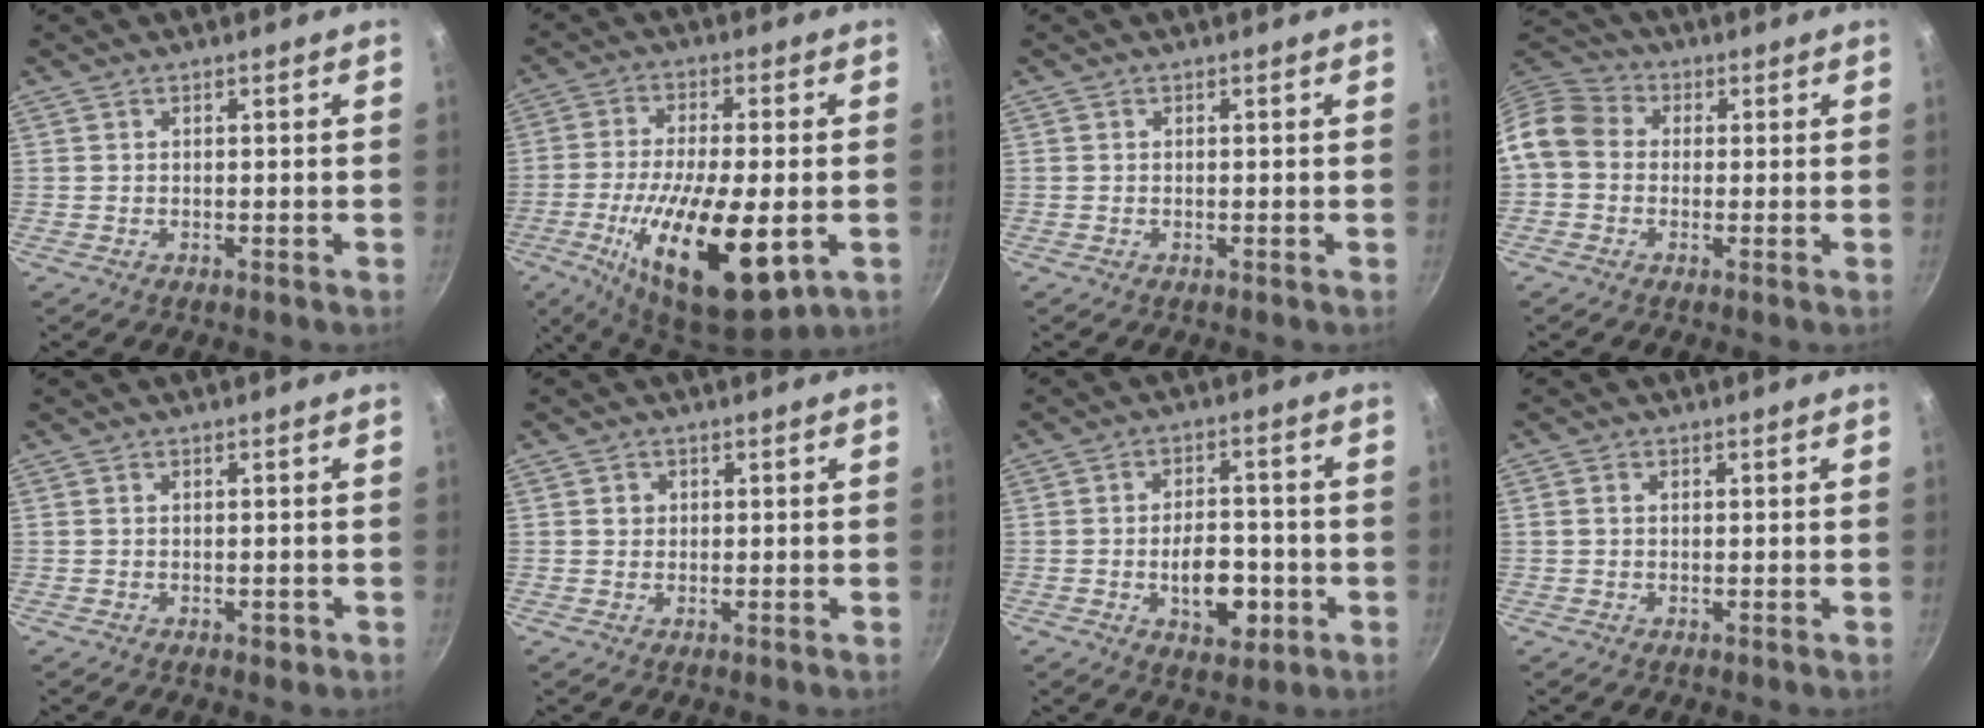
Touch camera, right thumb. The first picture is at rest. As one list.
[{"total": 20.3, "force": [-5.8, 7.3, 18.0], "torque": [-0.317, 0.001, -0.098]}, {"total": 0.0}, {"total": 8.7, "force": [-0.1, 7.3, 4.8], "torque": [-0.071, 0.024, -0.025]}, {"total": 1.3, "force": [-0.5, 0.9, 0.9], "torque": [-0.008, 0.004, -0.006]}, {"total": 1.7, "force": [0.3, 1.6, 0.5], "torque": [-0.002, 0.002, 0.003]}, {"total": 10.2, "force": [-2.8, 5.9, 7.8], "torque": [-0.090, 0.014, -0.040]}, {"total": 1.3, "force": [0.1, 1.0, 0.7], "torque": [-0.013, 0.005, 0.001]}]